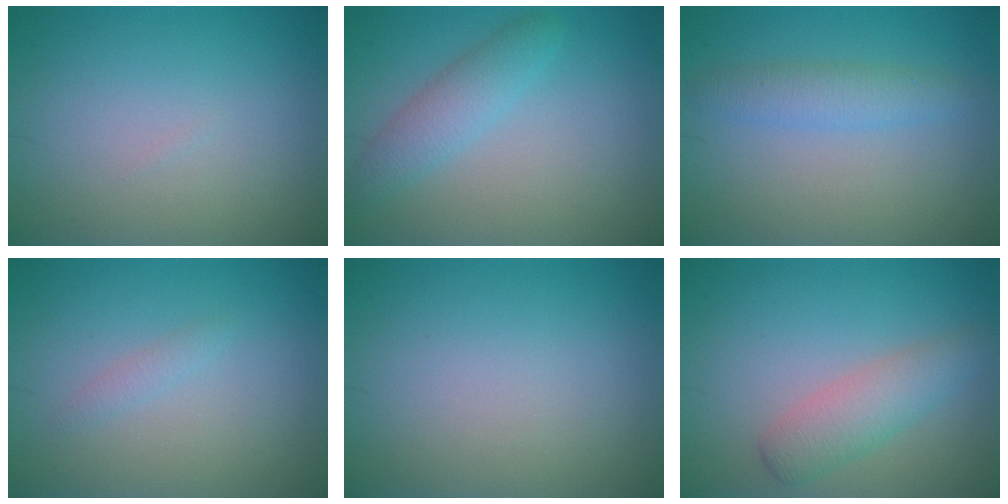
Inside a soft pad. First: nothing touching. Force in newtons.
{"total": 2.8, "press": 2.8, "slide": 0.1}
{"total": 2.5, "press": 2.5, "slide": 0.1}
{"total": 0.9, "press": 0.8, "slide": 0.1}
{"total": 0.0}
{"total": 3.2, "press": 3.2, "slide": 0.1}